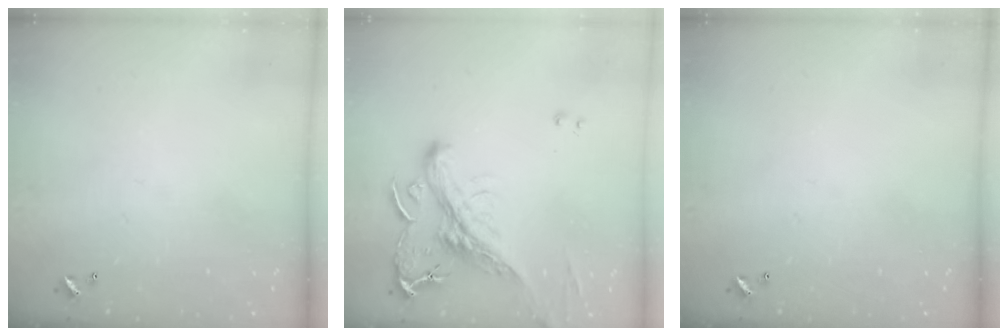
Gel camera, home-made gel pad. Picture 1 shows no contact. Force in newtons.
{"total": 2.2, "press": 1.4, "slide": 1.7}
{"total": 0.0}